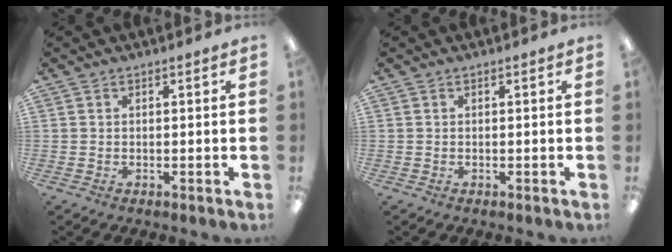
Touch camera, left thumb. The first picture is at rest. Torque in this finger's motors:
{"motor_torque": [0.00, 0.00, 0.08, -0.08, 0.00]}